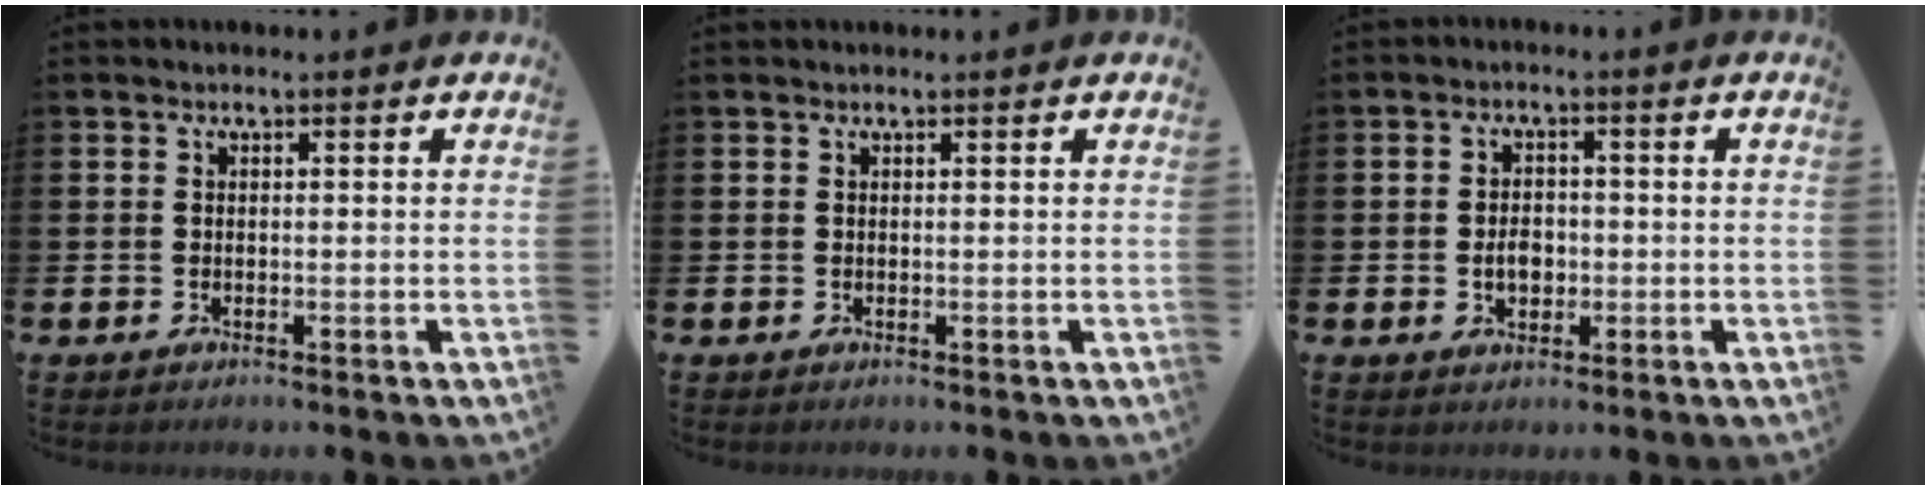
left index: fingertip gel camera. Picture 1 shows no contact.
{"total": 0.0}
{"total": 3.1, "force": [-0.5, 2.2, 2.1], "torque": [-0.024, -0.003, -0.015]}